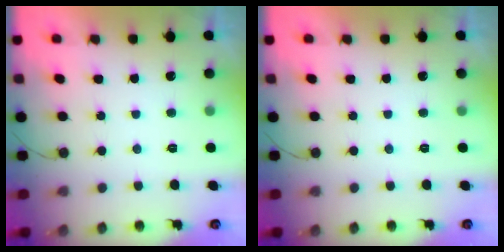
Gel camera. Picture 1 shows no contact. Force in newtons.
{"total": 0.0}